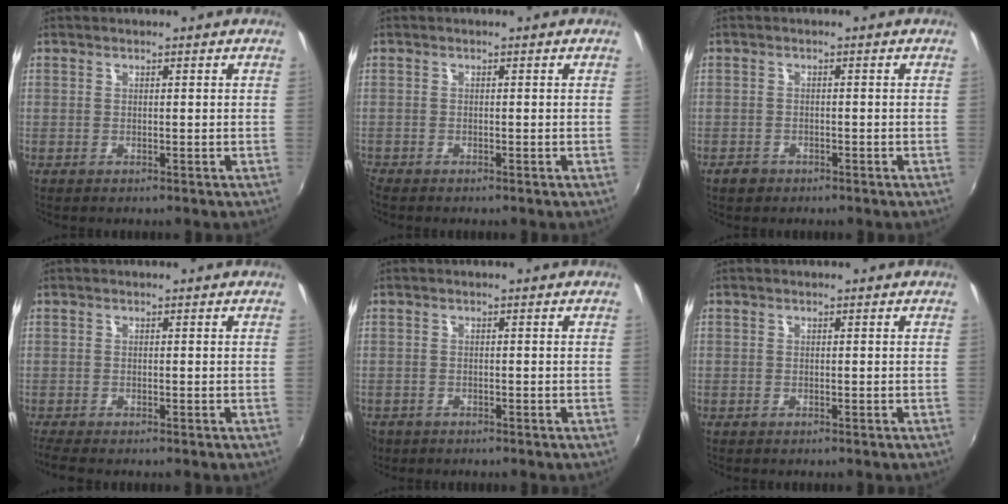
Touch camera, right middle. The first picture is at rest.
{"total": 1.2, "force": [-1.2, 0.2, 0.2], "torque": [-0.007, -0.008, -0.026]}
{"total": 2.0, "force": [-1.4, 1.4, 0.5], "torque": [-0.014, -0.001, -0.023]}
{"total": 2.5, "force": [-2.2, 0.2, 1.3], "torque": [-0.031, -0.015, -0.042]}
{"total": 3.4, "force": [-2.2, 2.4, 1.1], "torque": [-0.034, -0.009, -0.037]}
{"total": 0.5, "force": [-0.4, 0.4, 0.0], "torque": [0.000, 0.000, -0.007]}